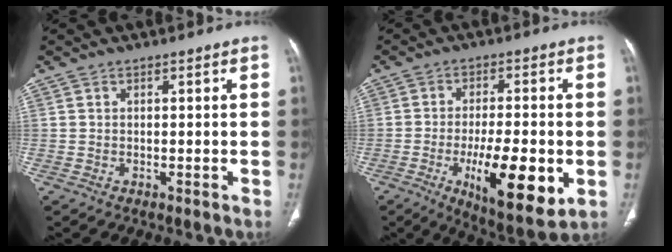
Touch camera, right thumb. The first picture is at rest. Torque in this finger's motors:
{"motor_torque": [2.08, 1.94, 0.86, -0.88, 0.52]}